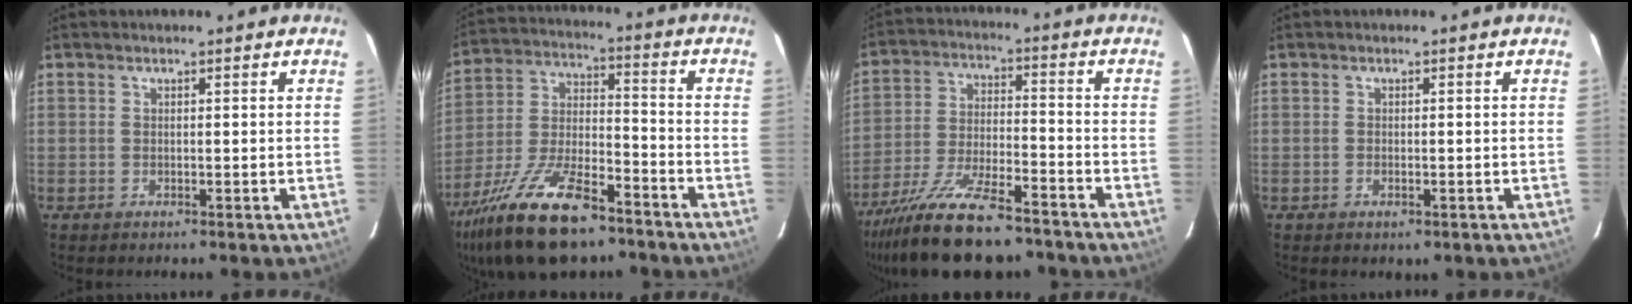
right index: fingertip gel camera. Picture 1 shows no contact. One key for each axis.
{"total": 22.2, "fx": -15.1, "fy": 8.1, "fz": 14.2, "tx": -0.289, "ty": -0.027, "tz": -0.263}
{"total": 19.3, "fx": -15.3, "fy": 5.1, "fz": 10.6, "tx": -0.215, "ty": -0.039, "tz": -0.255}
{"total": 1.6, "fx": -0.7, "fy": 1.0, "fz": 1.1, "tx": -0.016, "ty": -0.002, "tz": -0.008}